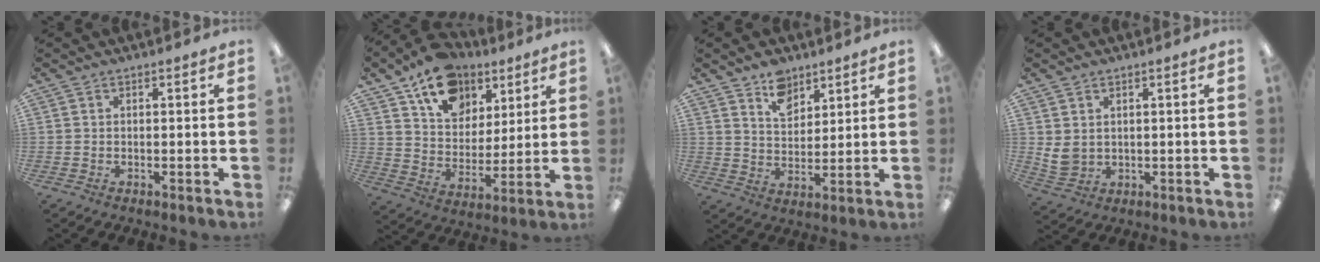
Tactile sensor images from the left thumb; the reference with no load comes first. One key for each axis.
{"total": 15.8, "fx": 10.4, "fy": 10.3, "fz": 5.9, "tx": -0.095, "ty": -0.057, "tz": 0.192}
{"total": 8.2, "fx": 6.1, "fy": 4.9, "fz": 2.4, "tx": -0.031, "ty": -0.032, "tz": 0.111}
{"total": 4.1, "fx": 1.9, "fy": 3.0, "fz": 2.0, "tx": -0.047, "ty": -0.007, "tz": 0.039}